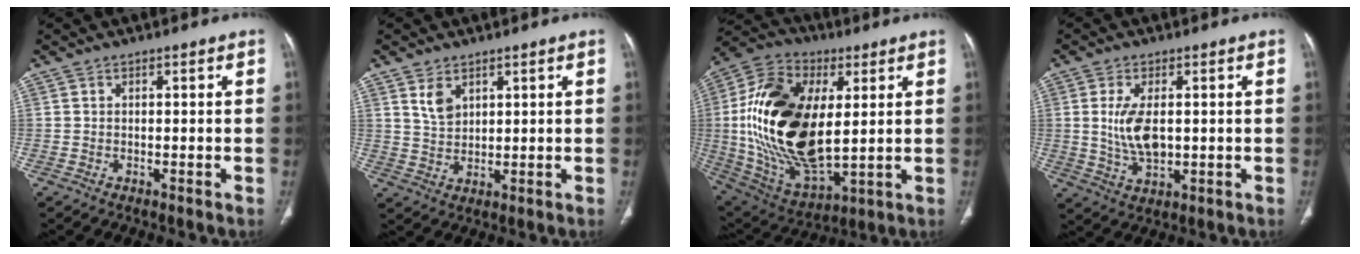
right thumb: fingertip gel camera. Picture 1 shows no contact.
{"total": 4.4, "force": [2.5, 2.7, 2.5], "torque": [-0.038, -0.016, 0.057]}
{"total": 28.8, "force": [3.0, 16.9, 23.2], "torque": [-0.425, -0.012, 0.062]}
{"total": 7.7, "force": [0.8, 3.8, 6.6], "torque": [-0.133, -0.011, 0.021]}